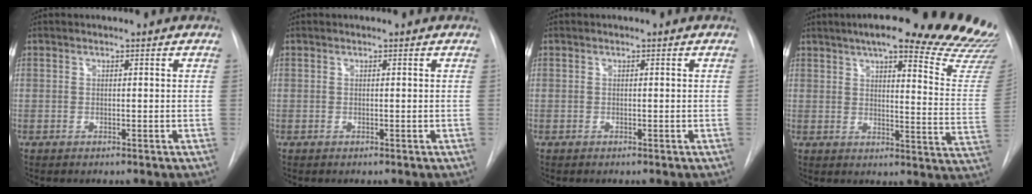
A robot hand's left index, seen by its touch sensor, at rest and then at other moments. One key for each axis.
{"total": 0.0}
{"total": 0.0}
{"total": 26.7, "fx": 22.7, "fy": 2.9, "fz": 13.8, "tx": -0.160, "ty": -0.079, "tz": 0.257}